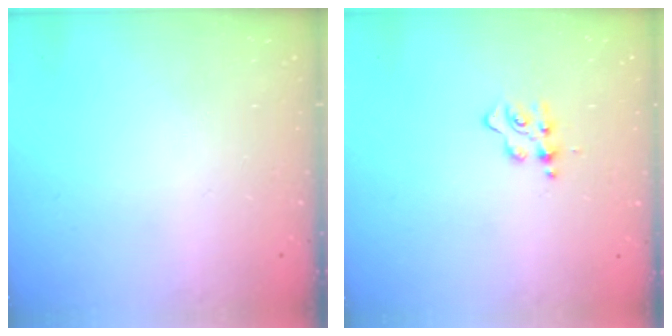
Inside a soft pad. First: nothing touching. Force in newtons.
{"total": 6.5, "press": 6.5, "slide": 0.6}